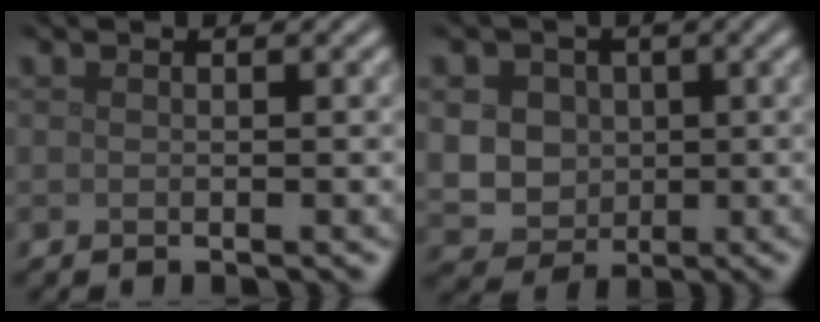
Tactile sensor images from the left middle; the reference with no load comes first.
{"total": 5.9, "force": [0.8, 5.2, 2.7], "torque": [-0.054, 0.017, 0.007]}